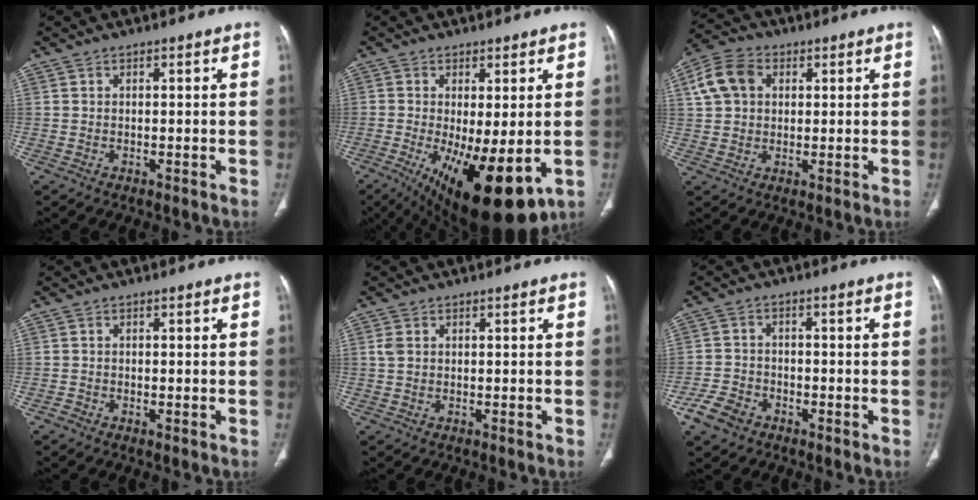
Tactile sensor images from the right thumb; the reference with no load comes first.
{"total": 16.5, "force": [-4.8, 6.0, 14.6], "torque": [-0.222, -0.028, -0.053]}
{"total": 8.6, "force": [2.5, 6.5, 5.1], "torque": [-0.093, 0.013, 0.043]}
{"total": 0.9, "force": [-0.4, 0.4, 0.6], "torque": [-0.011, -0.002, -0.009]}
{"total": 1.6, "force": [0.4, 1.1, 1.1], "torque": [-0.029, 0.003, 0.011]}
{"total": 5.7, "force": [-3.3, 3.9, 2.5], "torque": [-0.048, 0.018, -0.059]}